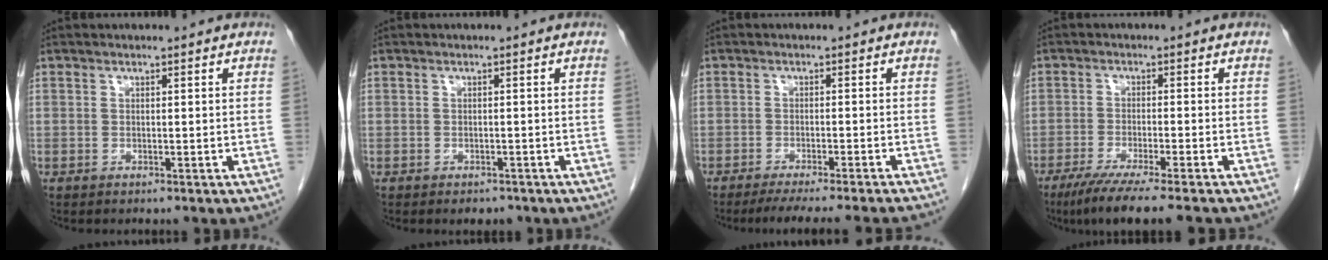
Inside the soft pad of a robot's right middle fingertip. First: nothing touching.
{"total": 1.8, "force": [-1.4, 1.1, 0.6], "torque": [-0.009, 0.001, -0.012]}
{"total": 11.9, "force": [-10.7, -1.2, 5.1], "torque": [-0.043, -0.026, -0.145]}
{"total": 9.3, "force": [-7.4, -0.5, 5.7], "torque": [-0.080, -0.025, -0.118]}